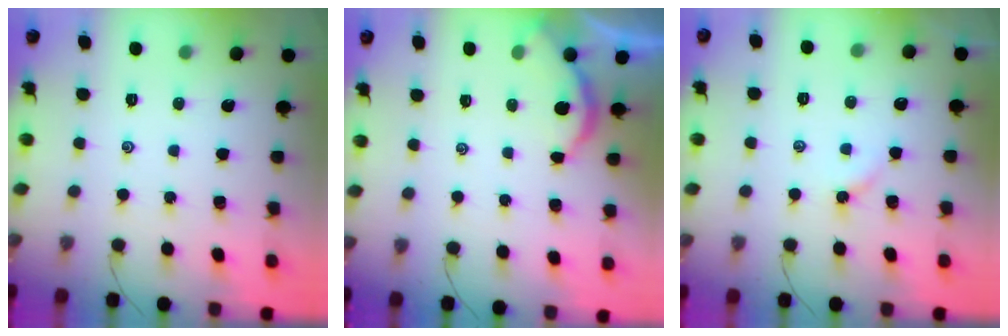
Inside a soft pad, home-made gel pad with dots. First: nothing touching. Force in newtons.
{"total": 1.9, "press": 1.9, "slide": 0.4}
{"total": 3.0, "press": 3.0, "slide": 0.5}